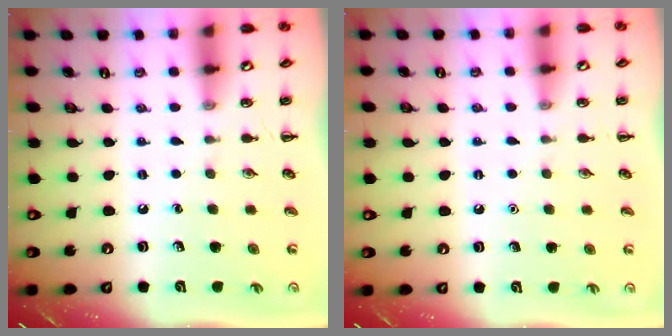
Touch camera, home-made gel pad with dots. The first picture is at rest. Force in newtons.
{"total": 1.6, "press": 1.6, "slide": 0.1}